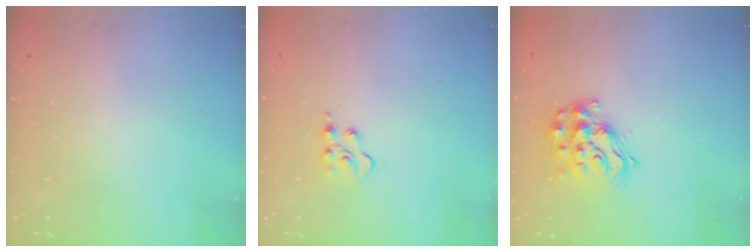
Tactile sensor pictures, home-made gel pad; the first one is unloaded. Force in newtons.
{"total": 4.1, "press": 4.0, "slide": 0.6}
{"total": 15.5, "press": 15.5, "slide": 1.1}